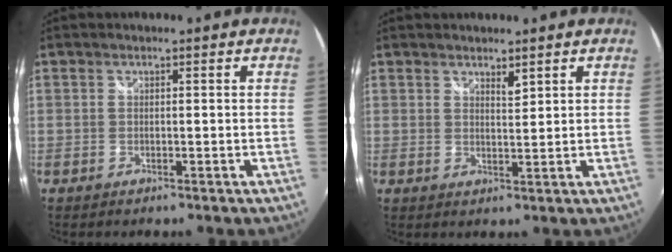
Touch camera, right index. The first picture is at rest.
{"total": 1.9, "force": [1.6, 0.4, 1.0], "torque": [-0.015, -0.001, 0.027]}